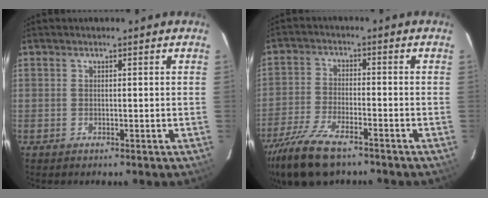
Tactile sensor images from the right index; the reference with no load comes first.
{"total": 13.4, "force": [-10.2, 4.3, 7.7], "torque": [-0.183, -0.033, -0.194]}